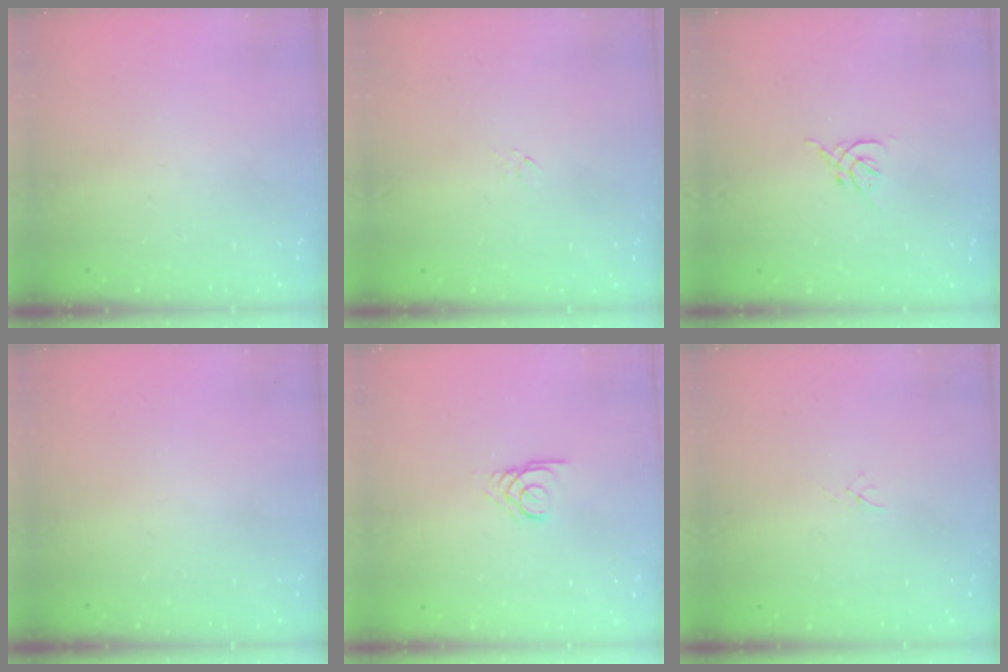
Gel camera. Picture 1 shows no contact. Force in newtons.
{"total": 0.0}
{"total": 1.6, "press": 1.5, "slide": 0.6}
{"total": 0.0}
{"total": 2.7, "press": 2.7, "slide": 0.3}
{"total": 1.0, "press": 1.0, "slide": 0.3}